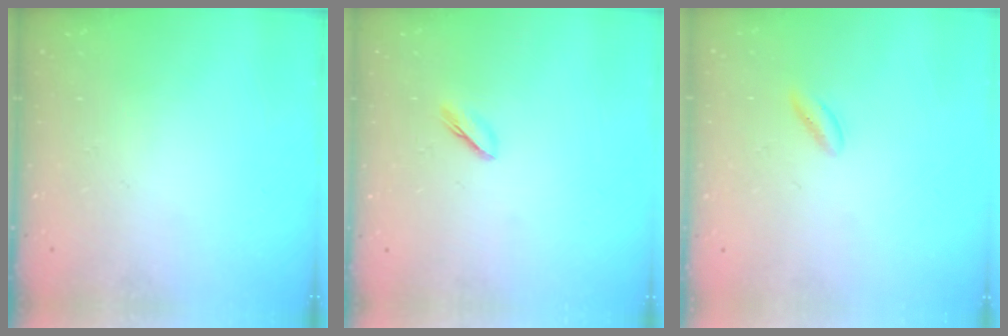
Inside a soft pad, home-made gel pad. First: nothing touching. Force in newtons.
{"total": 2.5, "press": 2.4, "slide": 0.8}
{"total": 2.1, "press": 1.9, "slide": 0.9}